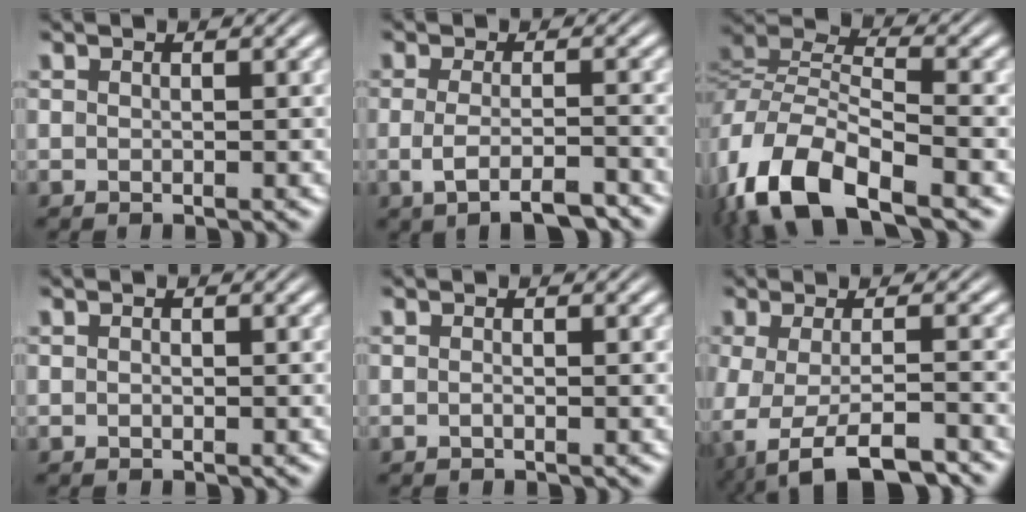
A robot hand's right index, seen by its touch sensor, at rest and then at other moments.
{"total": 3.8, "force": [-2.9, 0.9, 2.4], "torque": [-0.046, -0.010, -0.046]}
{"total": 10.5, "force": [-1.5, 7.2, 7.5], "torque": [-0.189, -0.027, -0.019]}
{"total": 0.0}
{"total": 0.7, "force": [-0.1, 0.5, 0.4], "torque": [-0.014, 0.006, -0.006]}
{"total": 6.9, "force": [-3.6, 3.2, 4.9], "torque": [-0.110, -0.026, -0.042]}